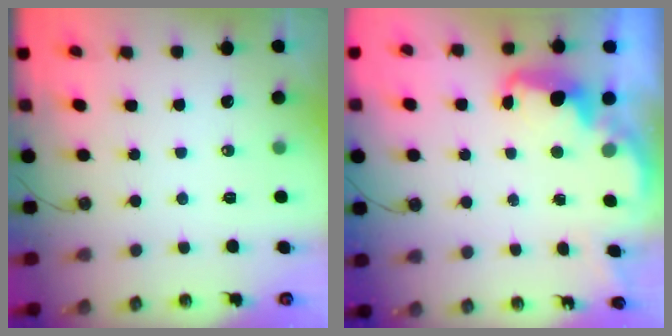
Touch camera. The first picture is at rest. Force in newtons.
{"total": 2.6, "press": 2.5, "slide": 0.5}